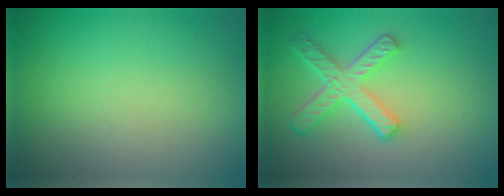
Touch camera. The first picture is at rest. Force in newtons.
{"total": 4.7, "press": 3.5, "slide": 3.1}